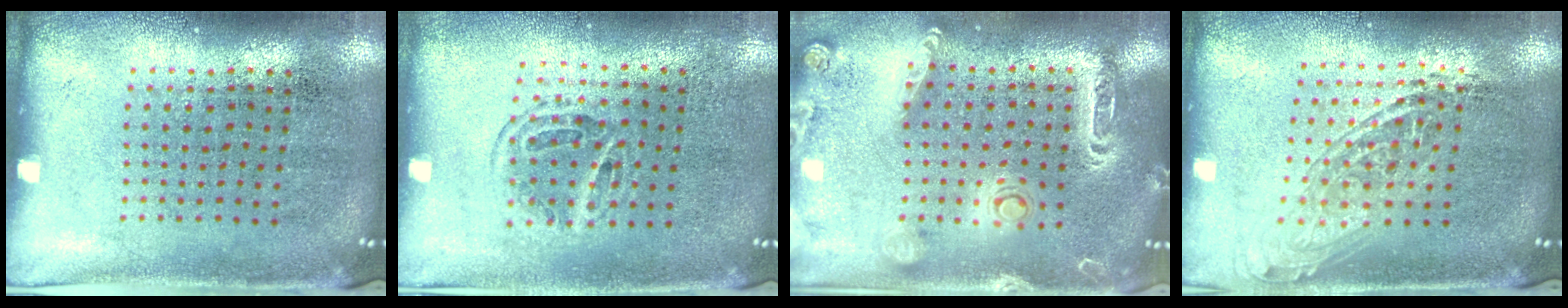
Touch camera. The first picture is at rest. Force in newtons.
{"total": 1.1, "press": 0.9, "slide": 0.6}
{"total": 2.0, "press": 1.9, "slide": 0.5}
{"total": 1.6, "press": 1.3, "slide": 1.0}